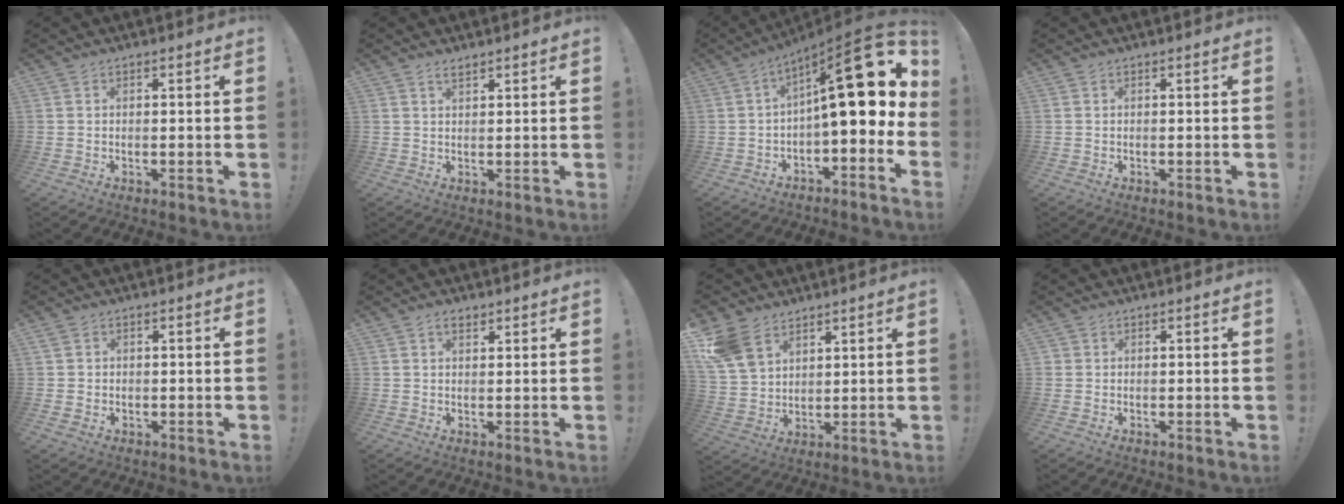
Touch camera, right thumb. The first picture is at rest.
{"total": 1.8, "force": [1.4, 0.5, 1.0], "torque": [-0.020, -0.004, 0.026]}
{"total": 21.3, "force": [3.9, 6.5, 19.9], "torque": [-0.287, -0.025, 0.064]}
{"total": 0.0}
{"total": 2.0, "force": [0.3, 1.9, 0.6], "torque": [-0.011, 0.003, 0.006]}
{"total": 2.3, "force": [1.4, 1.2, 1.3], "torque": [-0.019, -0.002, 0.023]}
{"total": 12.0, "force": [7.6, 7.8, 5.1], "torque": [-0.086, -0.036, 0.155]}
{"total": 0.7, "force": [0.0, 0.7, -0.1], "torque": [0.002, 0.003, -0.001]}